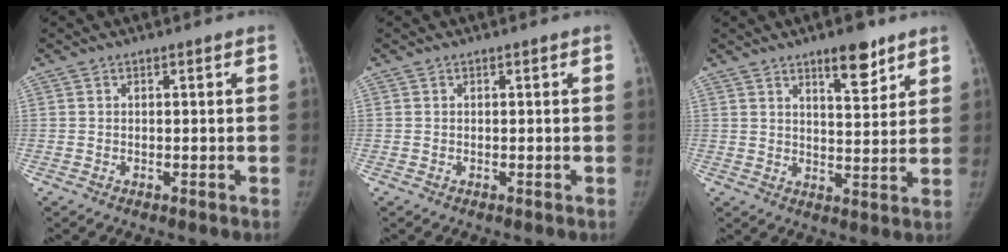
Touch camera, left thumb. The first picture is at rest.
{"total": 0.0}
{"total": 7.8, "force": [5.3, 2.6, 5.1], "torque": [-0.055, -0.036, 0.081]}